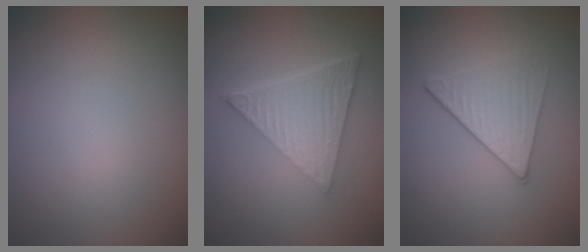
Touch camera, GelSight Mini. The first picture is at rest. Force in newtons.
{"total": 6.7, "press": 4.4, "slide": 5.0}
{"total": 3.4, "press": 2.9, "slide": 1.8}